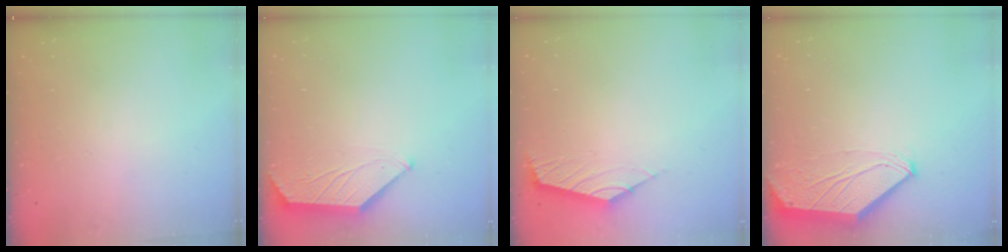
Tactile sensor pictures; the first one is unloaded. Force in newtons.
{"total": 1.6, "press": 1.6, "slide": 0.3}
{"total": 2.4, "press": 2.3, "slide": 0.6}
{"total": 0.0}